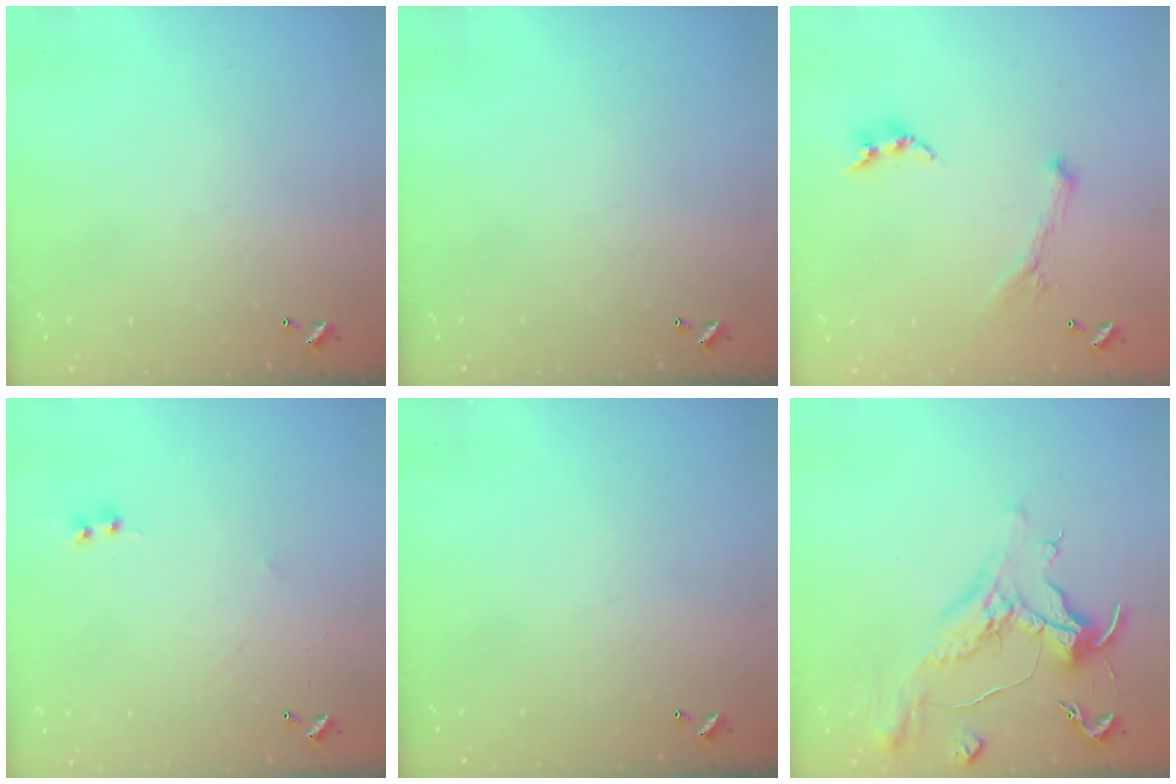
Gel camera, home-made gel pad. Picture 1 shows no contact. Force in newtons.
{"total": 0.0}
{"total": 1.6, "press": 1.5, "slide": 0.4}
{"total": 1.1, "press": 0.9, "slide": 0.6}
{"total": 0.0}
{"total": 1.6, "press": 1.5, "slide": 0.6}